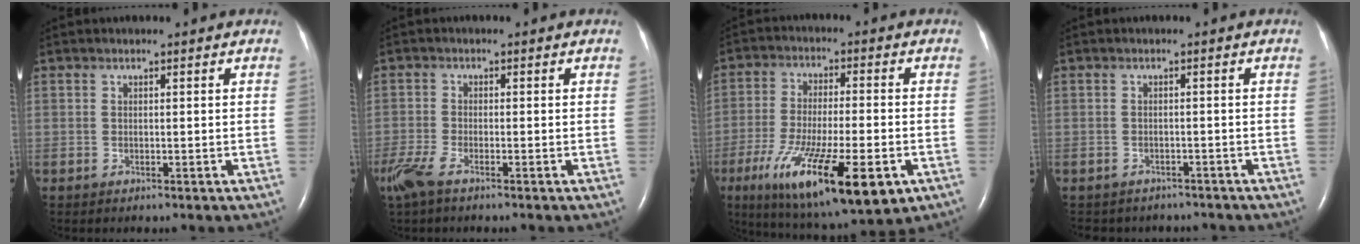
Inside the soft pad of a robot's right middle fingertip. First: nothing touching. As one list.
[{"total": 4.8, "force": [-3.4, 0.9, 3.2], "torque": [-0.076, -0.013, -0.067]}, {"total": 19.2, "force": [-8.5, 4.2, 16.7], "torque": [-0.281, -0.042, -0.130]}, {"total": 6.3, "force": [-5.7, 2.5, 0.8], "torque": [-0.015, 0.004, -0.061]}]